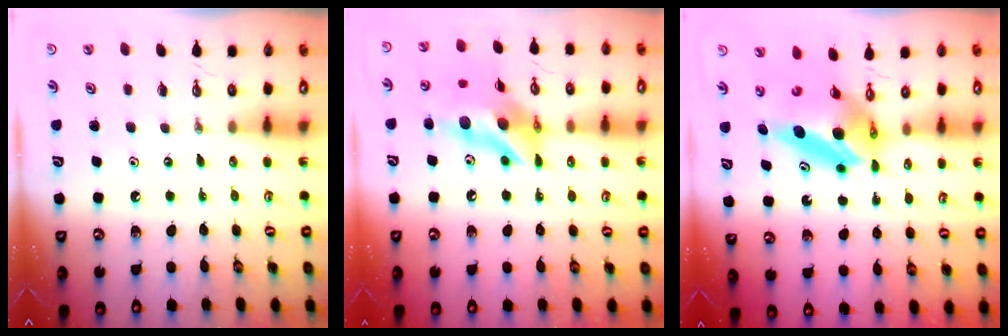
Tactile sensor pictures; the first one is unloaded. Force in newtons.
{"total": 14.5, "press": 14.5, "slide": 1.3}
{"total": 7.8, "press": 7.8, "slide": 0.7}